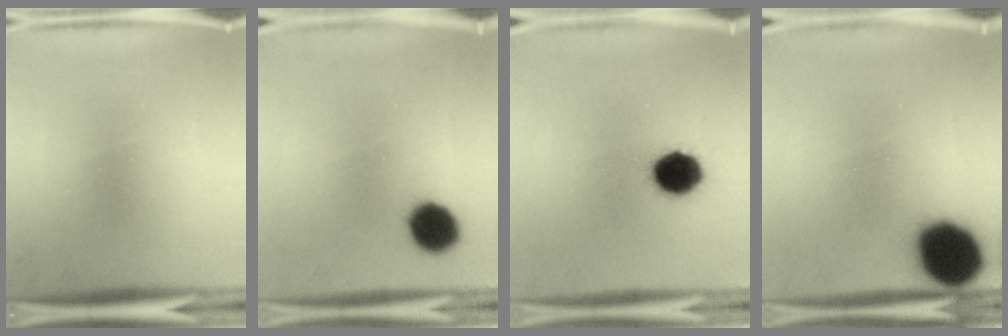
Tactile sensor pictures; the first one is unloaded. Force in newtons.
{"total": 8.7}
{"total": 10.4}
{"total": 18.8}